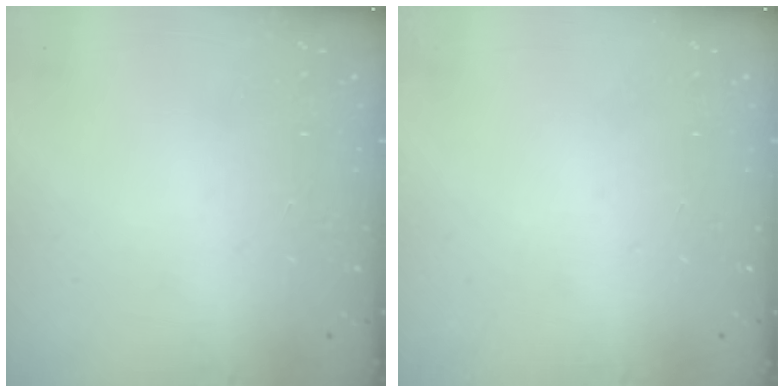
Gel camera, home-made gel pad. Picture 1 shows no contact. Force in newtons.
{"total": 0.0}